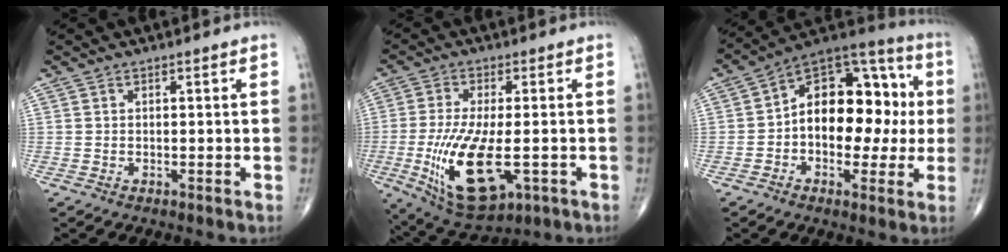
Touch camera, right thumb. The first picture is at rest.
{"total": 15.9, "force": [-3.7, 6.5, 14.0], "torque": [-0.270, -0.018, -0.046]}
{"total": 18.9, "force": [0.1, 11.7, 14.8], "torque": [-0.172, 0.046, -0.008]}